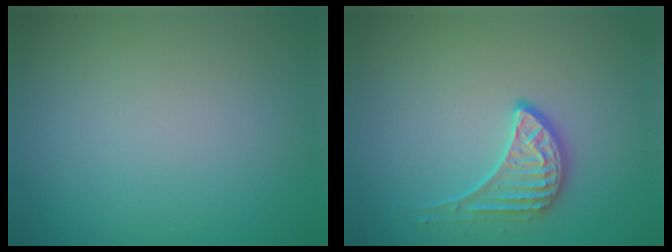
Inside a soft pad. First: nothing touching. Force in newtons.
{"total": 2.3, "press": 1.7, "slide": 1.5}